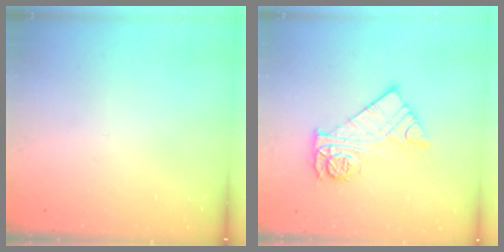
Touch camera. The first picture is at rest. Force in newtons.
{"total": 11.4, "press": 11.4, "slide": 1.0}